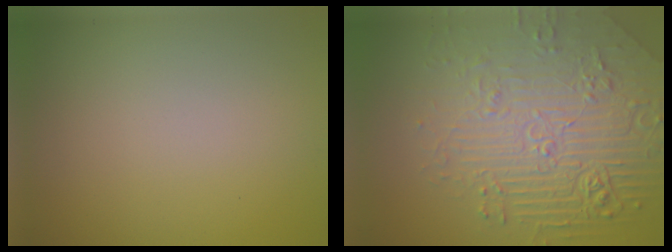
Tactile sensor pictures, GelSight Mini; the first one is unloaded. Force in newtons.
{"total": 7.6, "press": 6.0, "slide": 4.7}